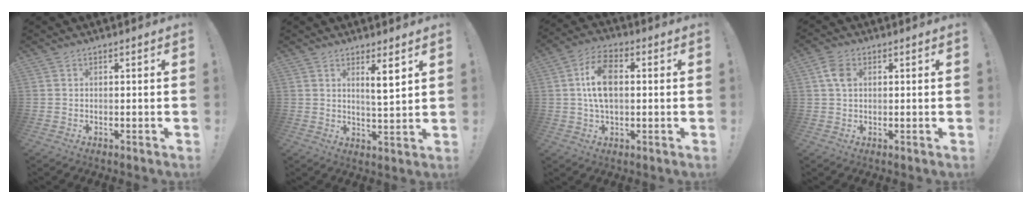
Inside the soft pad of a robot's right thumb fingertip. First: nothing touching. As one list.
[{"total": 5.8, "force": [3.2, 0.4, 4.8], "torque": [-0.066, -0.027, 0.046]}, {"total": 11.1, "force": [0.9, 6.6, 9.0], "torque": [-0.161, 0.004, 0.016]}, {"total": 5.2, "force": [1.6, 3.4, 3.7], "torque": [-0.066, 0.001, 0.029]}]